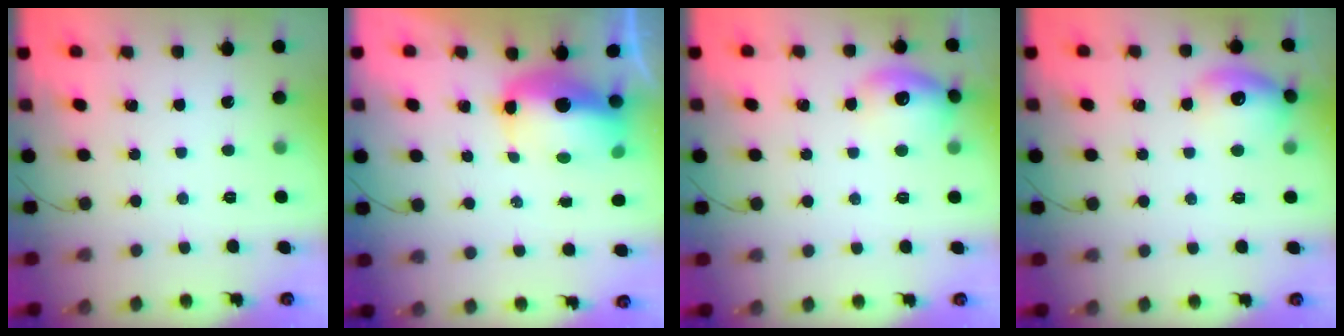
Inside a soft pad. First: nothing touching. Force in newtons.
{"total": 12.2, "press": 12.0, "slide": 2.6}
{"total": 12.6, "press": 12.6, "slide": 0.9}
{"total": 12.6, "press": 12.6, "slide": 0.9}